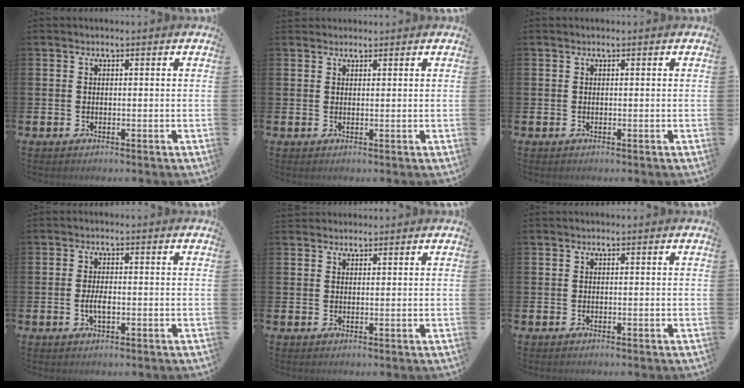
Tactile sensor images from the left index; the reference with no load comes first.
{"total": 1.3, "force": [1.2, 0.5, -0.1], "torque": [0.009, 0.001, 0.021]}
{"total": 0.0}
{"total": 2.6, "force": [-0.5, 1.1, 2.3], "torque": [-0.037, -0.001, -0.010]}
{"total": 1.7, "force": [1.6, 0.6, -0.1], "torque": [0.006, -0.002, 0.029]}
{"total": 0.0}